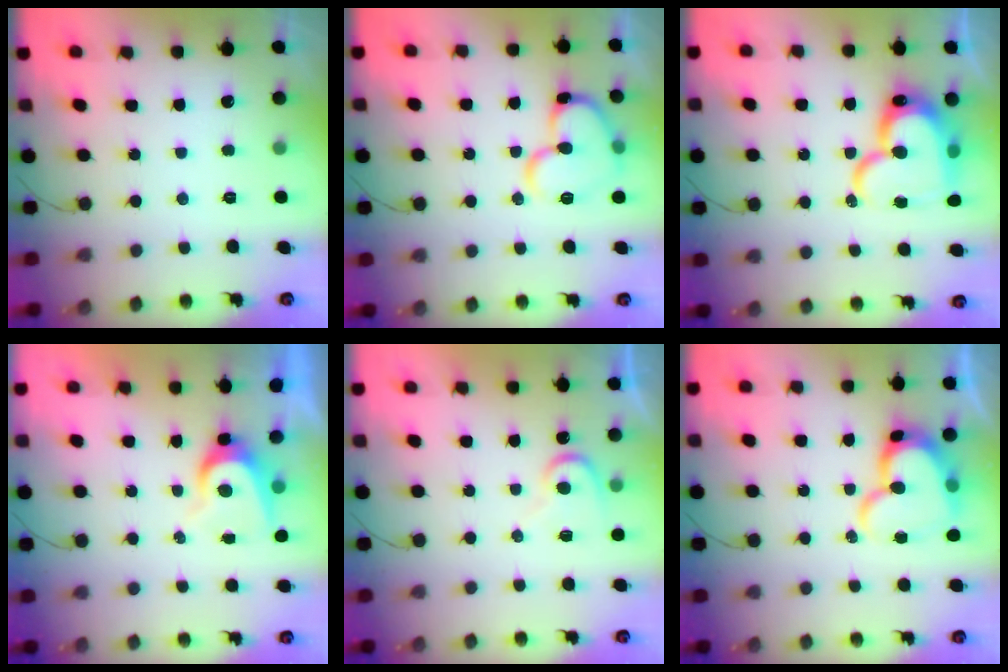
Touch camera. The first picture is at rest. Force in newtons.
{"total": 15.9, "press": 15.7, "slide": 2.4}
{"total": 21.8, "press": 21.7, "slide": 2.2}
{"total": 6.6, "press": 6.6, "slide": 0.5}
{"total": 7.5, "press": 7.5, "slide": 0.5}
{"total": 15.7, "press": 15.6, "slide": 1.1}